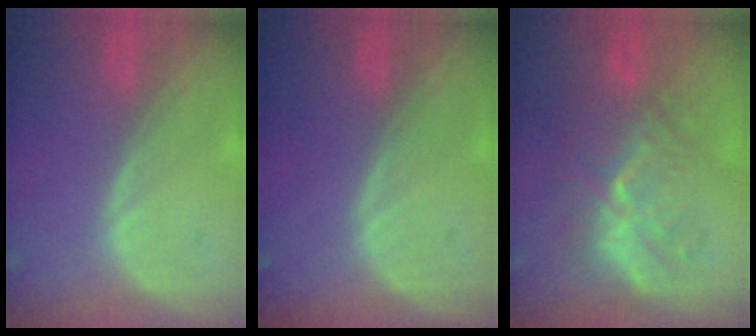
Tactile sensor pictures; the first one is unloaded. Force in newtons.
{"total": 0.0}
{"total": 8.8, "press": 8.5, "slide": 2.4}